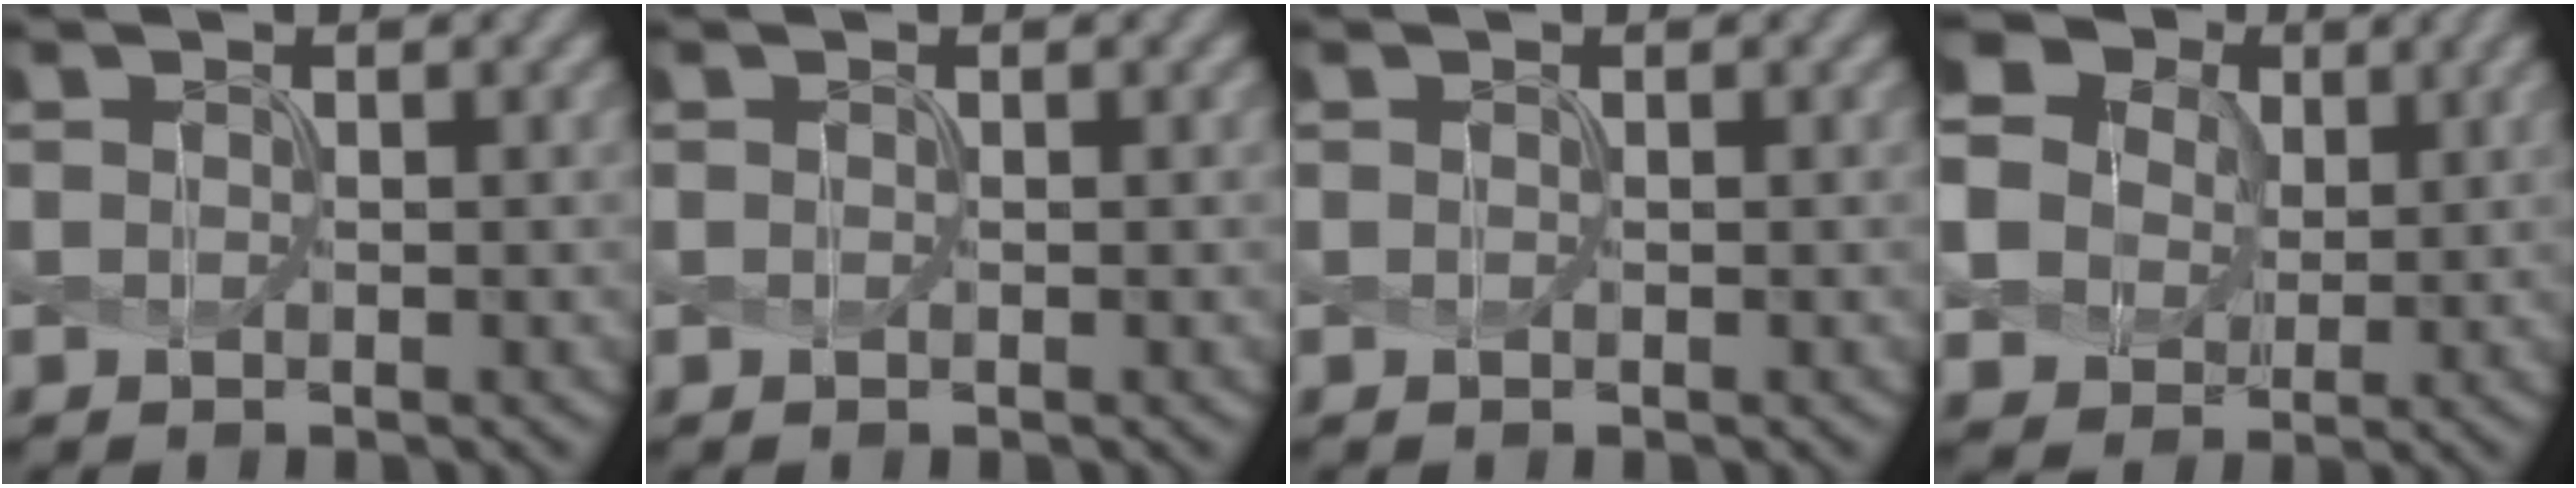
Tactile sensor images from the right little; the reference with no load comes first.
{"total": 0.0}
{"total": 0.0}
{"total": 14.8, "force": [4.3, 12.9, 5.7], "torque": [-0.176, 0.020, 0.077]}